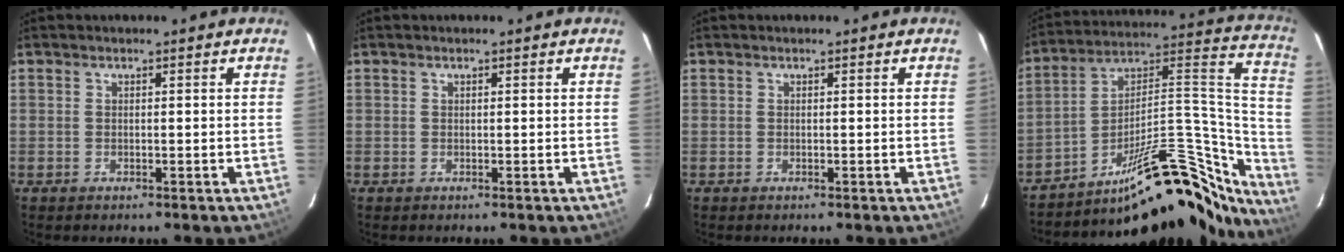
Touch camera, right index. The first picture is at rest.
{"total": 0.0}
{"total": 0.0}
{"total": 30.0, "force": [-23.2, 9.4, 16.5], "torque": [-0.192, 0.051, -0.329]}